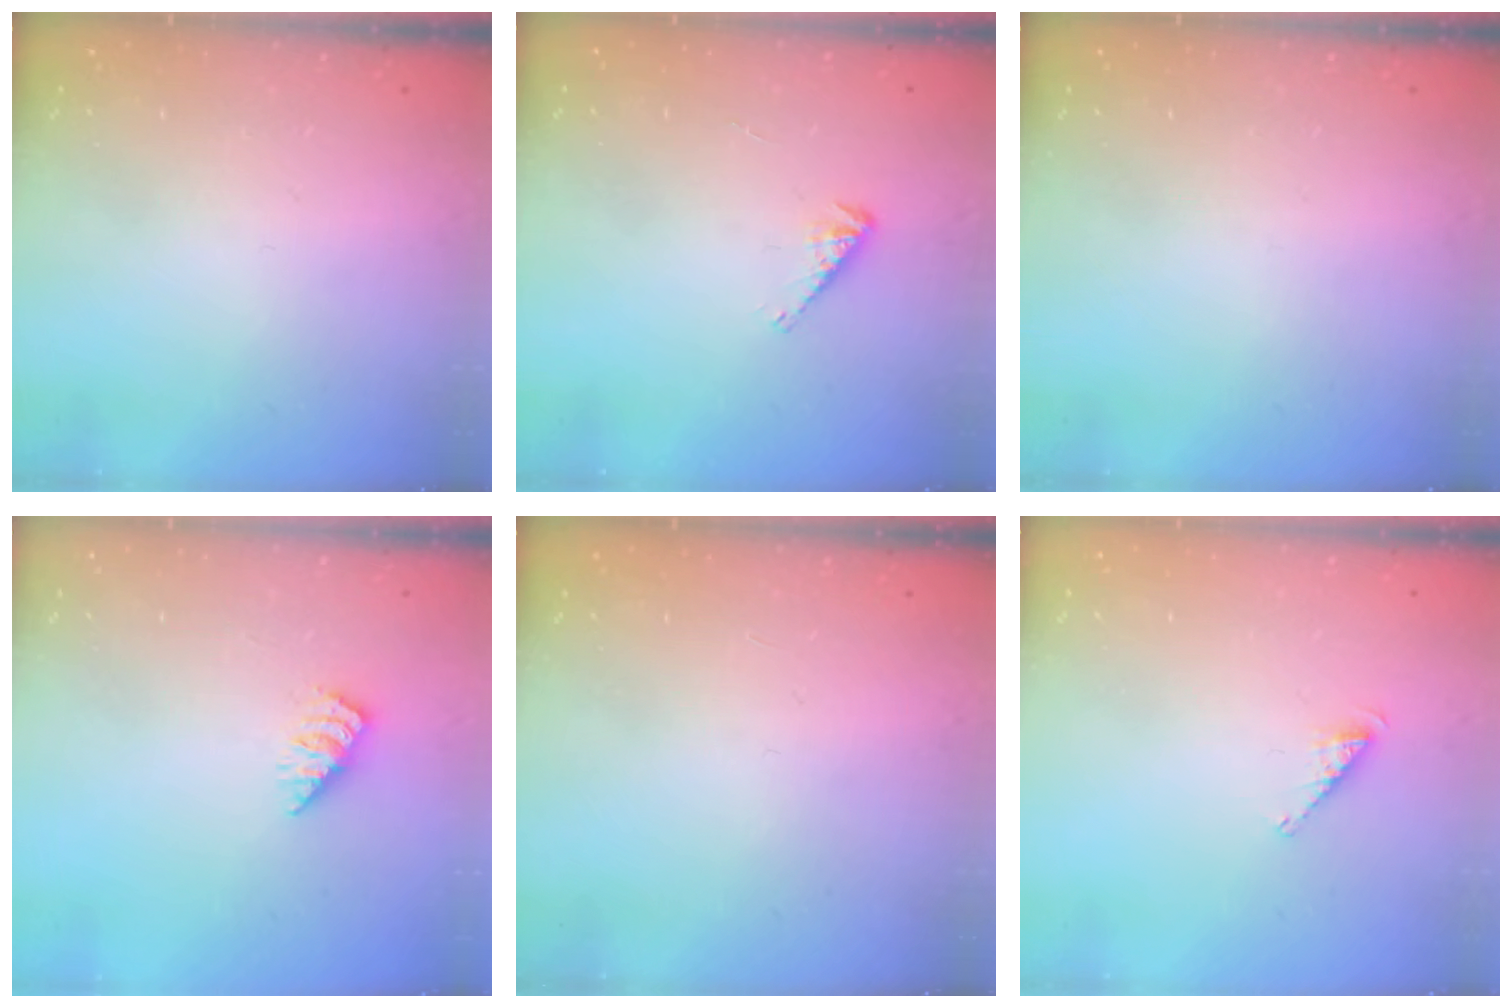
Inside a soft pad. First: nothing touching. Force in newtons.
{"total": 3.9, "press": 3.8, "slide": 0.7}
{"total": 0.0}
{"total": 1.7, "press": 1.7, "slide": 0.2}
{"total": 0.0}
{"total": 3.4, "press": 3.4, "slide": 0.5}